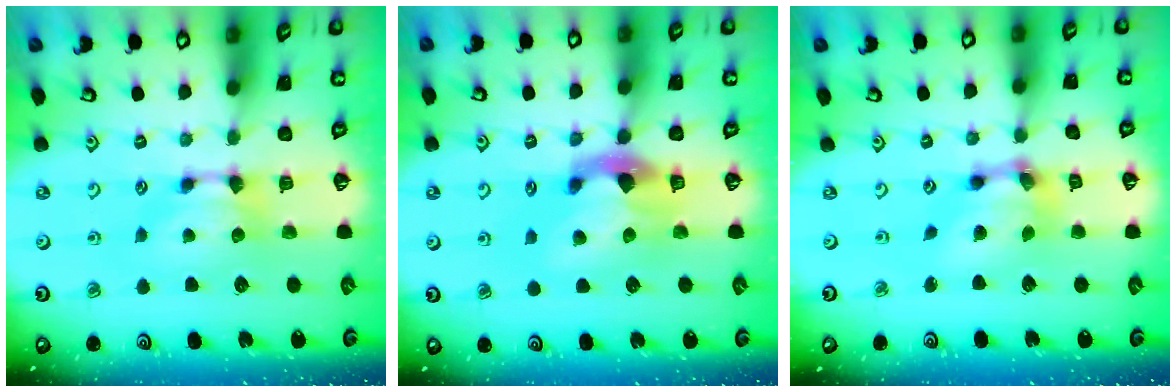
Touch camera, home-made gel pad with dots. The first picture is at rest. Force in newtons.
{"total": 4.1, "press": 3.8, "slide": 1.6}
{"total": 6.2, "press": 6.0, "slide": 1.8}